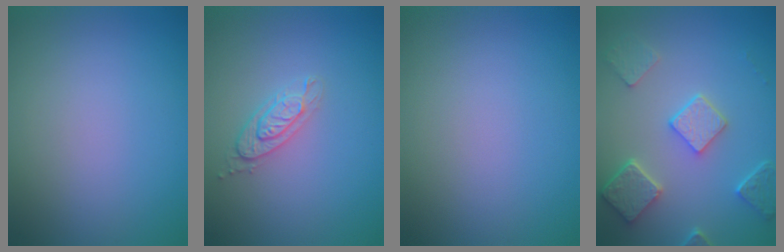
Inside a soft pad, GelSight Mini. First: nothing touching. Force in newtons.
{"total": 2.0, "press": 1.9, "slide": 0.6}
{"total": 0.0}
{"total": 4.9, "press": 3.8, "slide": 3.2}